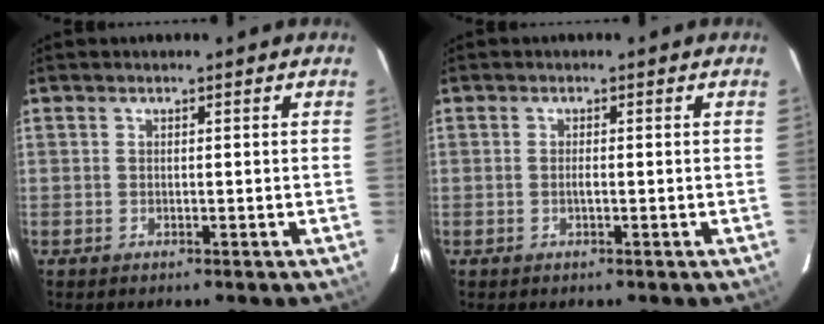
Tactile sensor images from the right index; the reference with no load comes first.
{"total": 0.8, "force": [-0.2, 0.1, 0.8], "torque": [-0.015, 0.000, -0.004]}